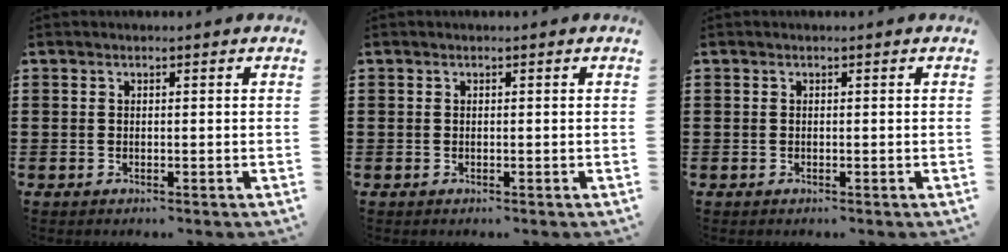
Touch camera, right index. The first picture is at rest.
{"total": 0.0}
{"total": 0.0}